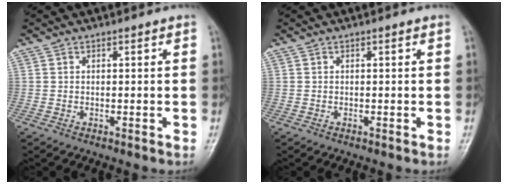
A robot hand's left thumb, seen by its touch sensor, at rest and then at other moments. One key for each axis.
{"total": 0.0}